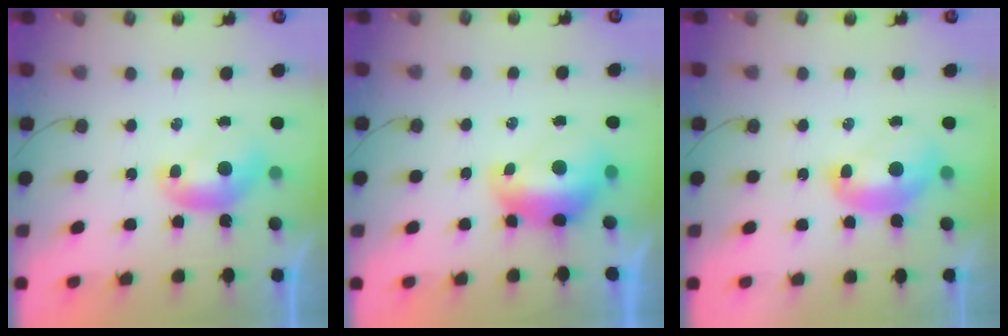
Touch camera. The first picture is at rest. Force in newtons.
{"total": 2.8, "press": 2.7, "slide": 0.7}
{"total": 2.7, "press": 2.7, "slide": 0.1}